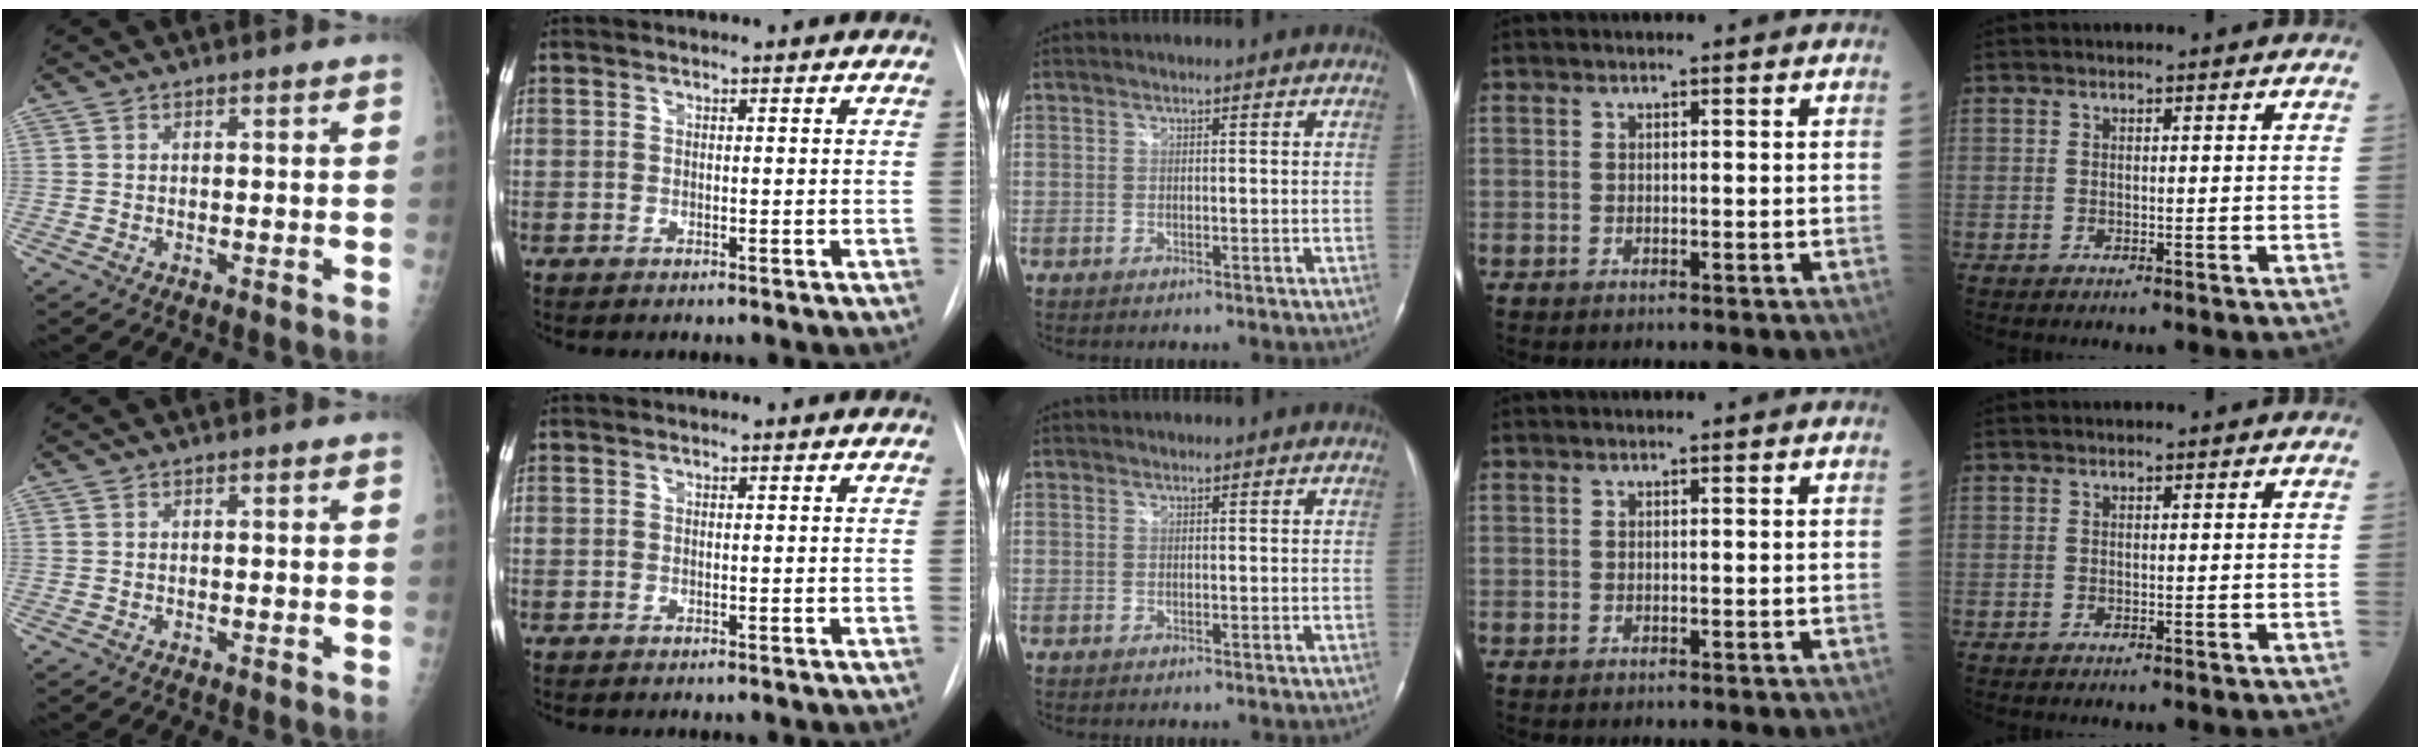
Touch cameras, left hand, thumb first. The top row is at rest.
{}